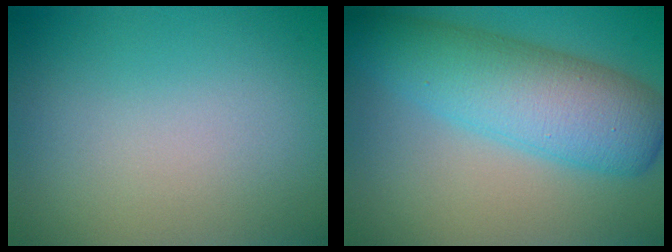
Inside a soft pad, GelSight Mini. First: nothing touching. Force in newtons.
{"total": 8.3, "press": 8.2, "slide": 0.1}